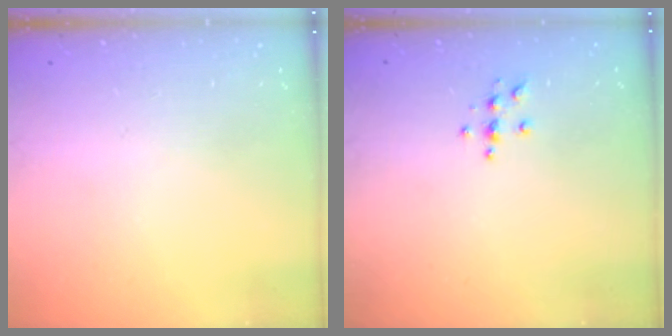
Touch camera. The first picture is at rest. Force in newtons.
{"total": 4.3, "press": 4.3, "slide": 0.5}